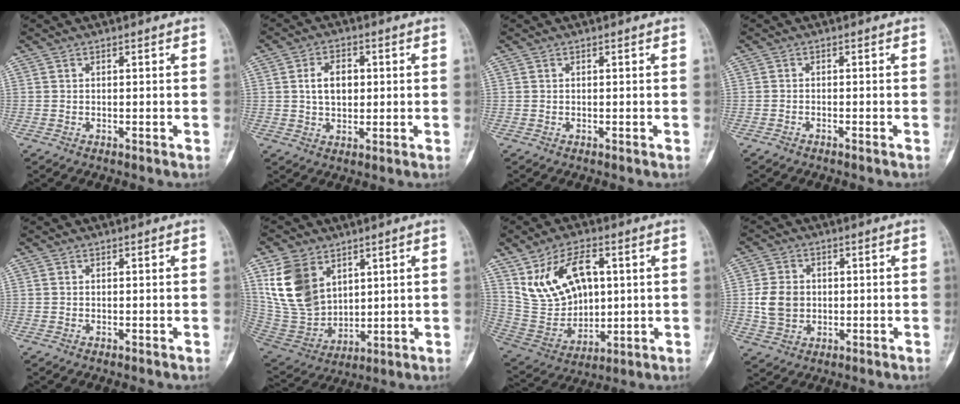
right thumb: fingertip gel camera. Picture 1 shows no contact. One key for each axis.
{"total": 6.5, "fx": 1.0, "fy": 4.3, "fz": 4.7, "tx": -0.062, "ty": 0.004, "tz": 0.017}
{"total": 0.0}
{"total": 0.9, "fx": -0.8, "fy": 0.1, "fz": 0.4, "tx": -0.014, "ty": 0.007, "tz": -0.015}
{"total": 0.0}
{"total": 14.7, "fx": 6.4, "fy": 10.1, "fz": 8.5, "tx": -0.142, "ty": -0.029, "tz": 0.150}
{"total": 15.6, "fx": 5.0, "fy": 9.9, "fz": 11.0, "tx": -0.174, "ty": -0.008, "tz": 0.113}
{"total": 7.0, "fx": 0.0, "fy": 5.7, "fz": 4.0, "tx": -0.059, "ty": 0.002, "tz": 0.002}